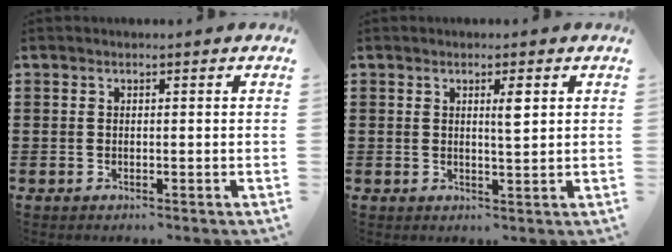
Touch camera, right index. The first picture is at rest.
{"total": 2.8, "force": [1.0, 0.5, 2.6], "torque": [-0.045, 0.001, 0.012]}